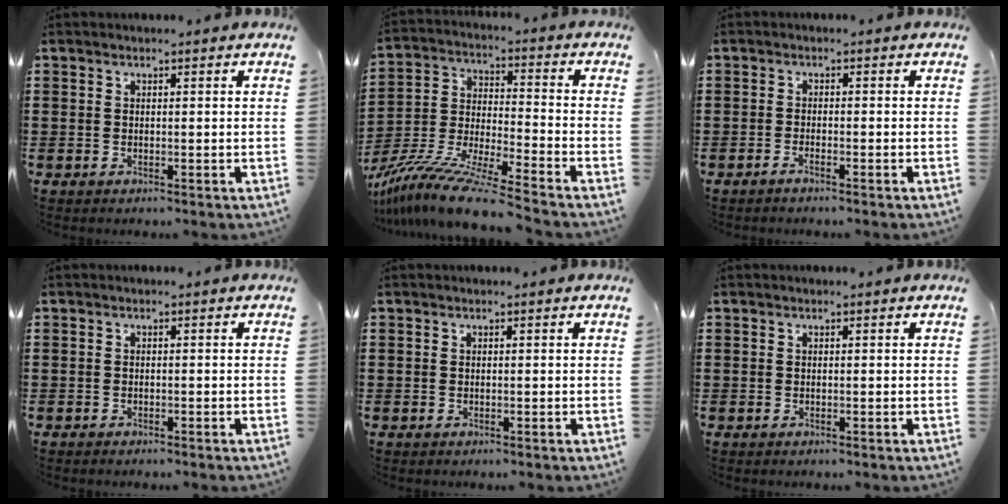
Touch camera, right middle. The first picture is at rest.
{"total": 11.2, "force": [-10.3, -0.5, 4.5], "torque": [-0.091, 0.002, -0.211]}
{"total": 1.1, "force": [-0.9, 0.0, 0.7], "torque": [-0.014, -0.005, -0.015]}
{"total": 0.6, "force": [-0.6, 0.2, 0.0], "torque": [0.000, 0.003, -0.014]}
{"total": 0.0}
{"total": 0.0}